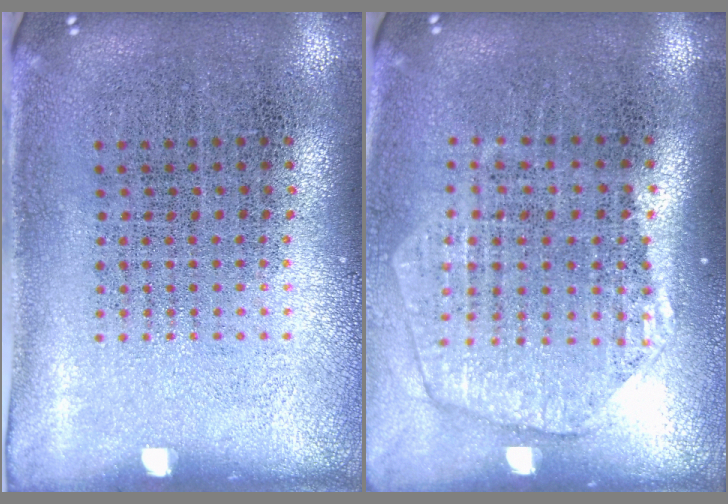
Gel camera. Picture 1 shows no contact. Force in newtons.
{"total": 1.8, "press": 1.7, "slide": 0.8}